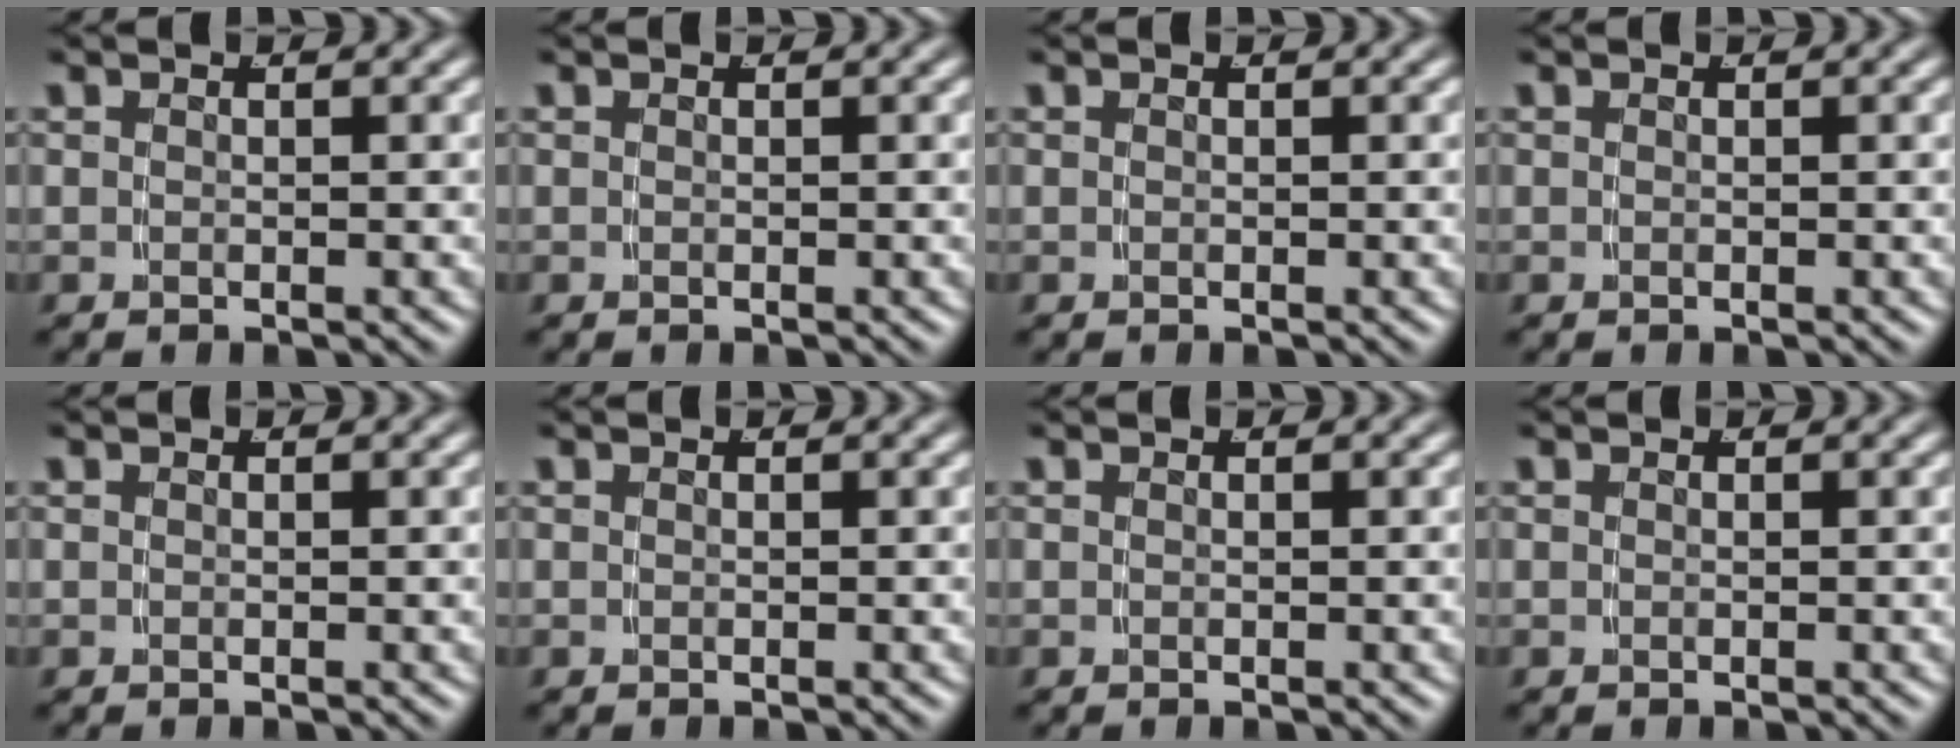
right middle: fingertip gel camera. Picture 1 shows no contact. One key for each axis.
{"total": 0.0}
{"total": 0.0}
{"total": 0.0}
{"total": 0.0}
{"total": 0.0}
{"total": 0.0}
{"total": 0.0}